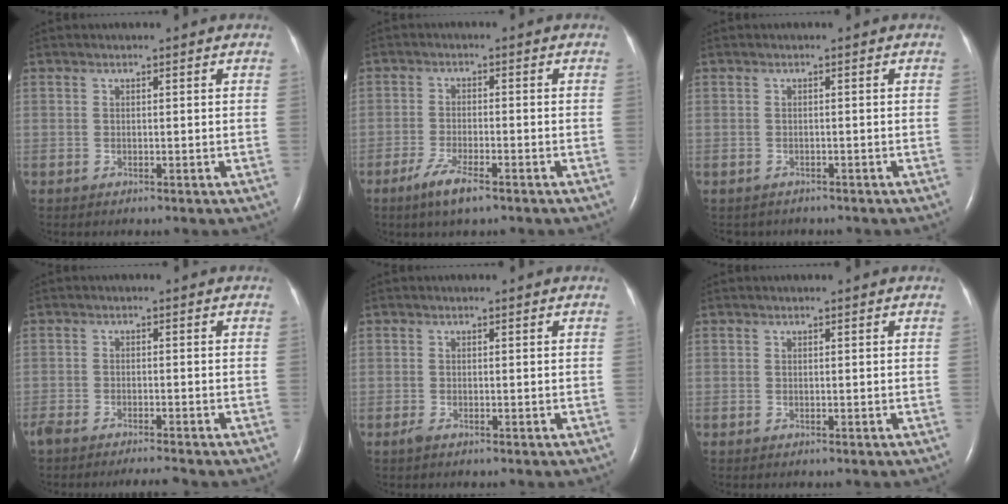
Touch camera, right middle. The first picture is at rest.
{"total": 4.9, "force": [-3.2, 0.9, 3.6], "torque": [-0.082, -0.009, -0.057]}
{"total": 2.0, "force": [-1.7, 1.0, 0.3], "torque": [-0.013, -0.001, -0.017]}
{"total": 5.3, "force": [-4.8, 0.2, 2.2], "torque": [-0.041, -0.011, -0.081]}
{"total": 0.7, "force": [-0.5, 0.1, 0.5], "torque": [-0.015, -0.002, -0.010]}
{"total": 0.0}